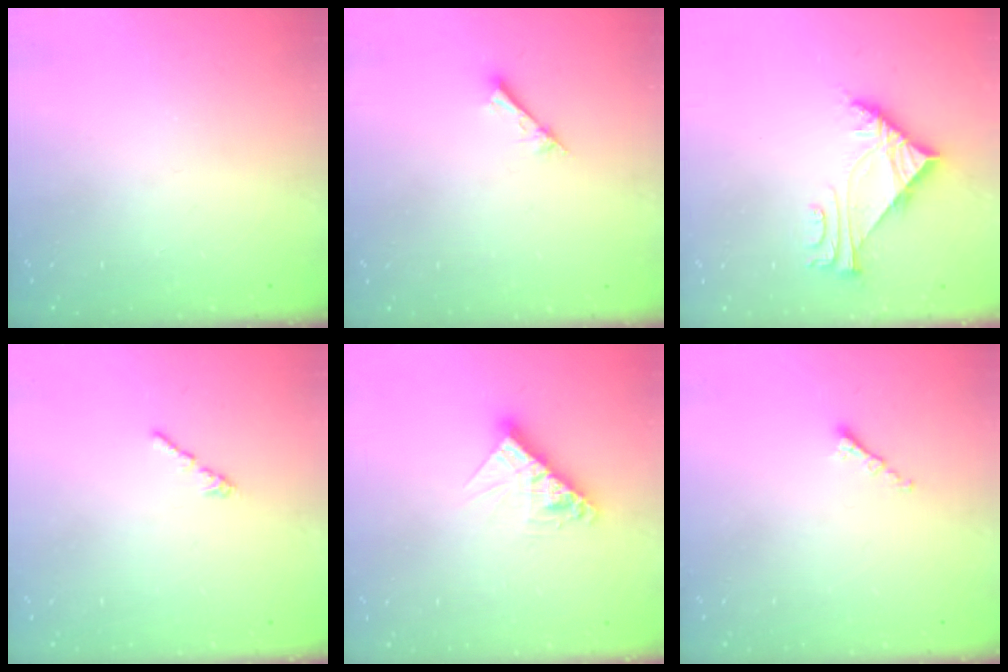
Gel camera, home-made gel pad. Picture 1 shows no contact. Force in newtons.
{"total": 1.2, "press": 1.2, "slide": 0.1}
{"total": 6.5, "press": 6.5, "slide": 0.5}
{"total": 0.7, "press": 0.6, "slide": 0.4}
{"total": 9.7, "press": 9.7, "slide": 0.8}
{"total": 1.4, "press": 1.3, "slide": 0.5}